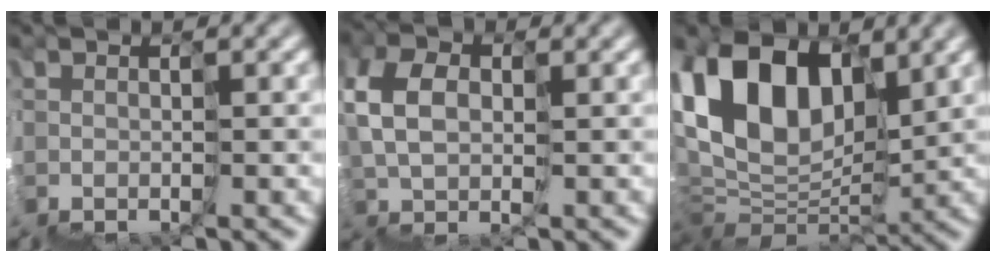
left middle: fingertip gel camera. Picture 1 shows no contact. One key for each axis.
{"total": 2.7, "fx": 1.9, "fy": 1.3, "fz": 1.4, "tx": -0.031, "ty": 0.027, "tz": 0.039}
{"total": 9.3, "fx": 6.4, "fy": 4.0, "fz": 5.4, "tx": -0.108, "ty": 0.030, "tz": 0.116}